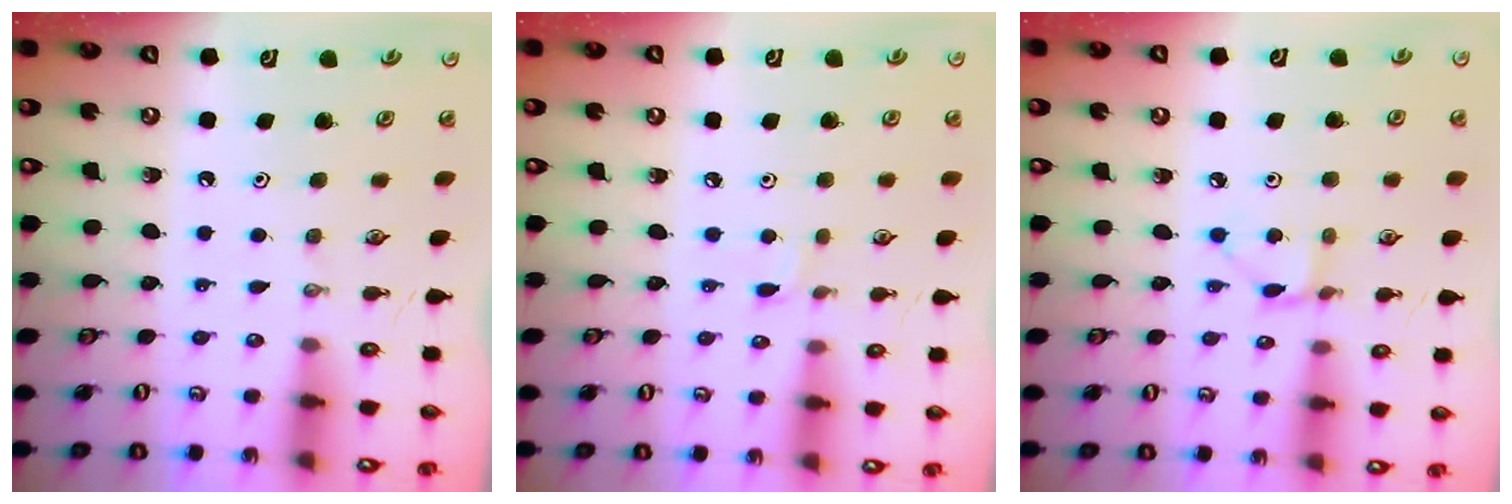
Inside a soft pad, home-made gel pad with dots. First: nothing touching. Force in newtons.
{"total": 1.6, "press": 1.5, "slide": 0.2}
{"total": 3.0, "press": 3.0, "slide": 0.4}